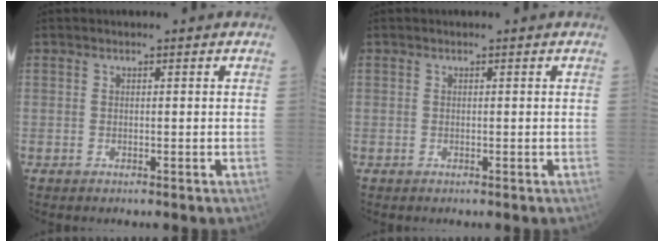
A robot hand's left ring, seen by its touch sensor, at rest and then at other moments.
{"total": 0.0}